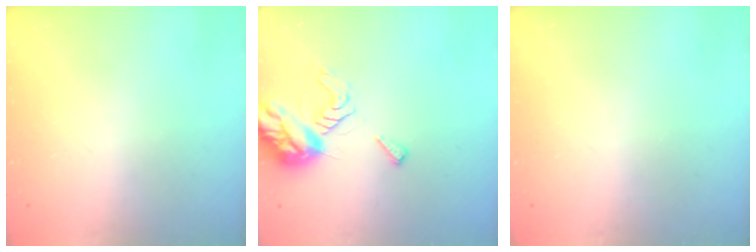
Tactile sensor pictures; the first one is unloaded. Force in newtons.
{"total": 8.6, "press": 8.5, "slide": 0.9}
{"total": 0.0}